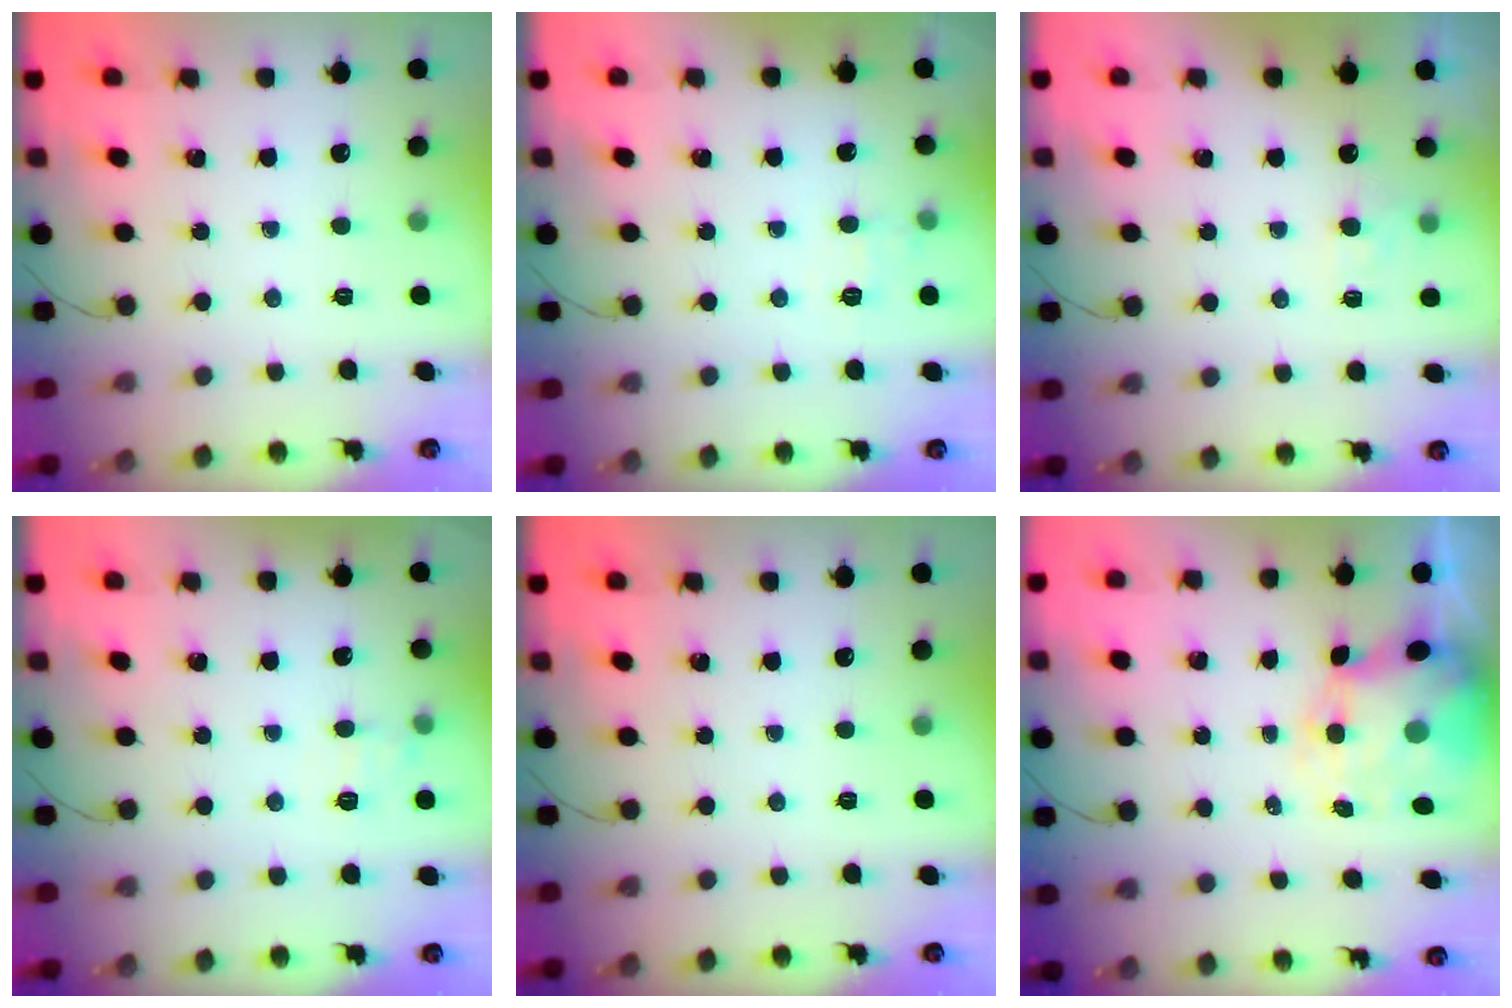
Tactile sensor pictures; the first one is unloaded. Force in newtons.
{"total": 7.0, "press": 6.9, "slide": 1.5}
{"total": 2.5, "press": 2.1, "slide": 1.5}
{"total": 7.5, "press": 7.3, "slide": 2.0}
{"total": 0.0}
{"total": 7.6, "press": 7.4, "slide": 1.9}